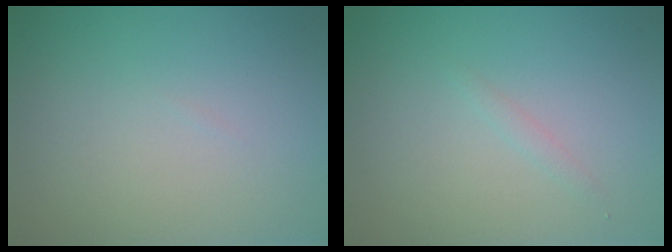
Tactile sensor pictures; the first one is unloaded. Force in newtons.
{"total": 0.7, "press": 0.7, "slide": 0.1}